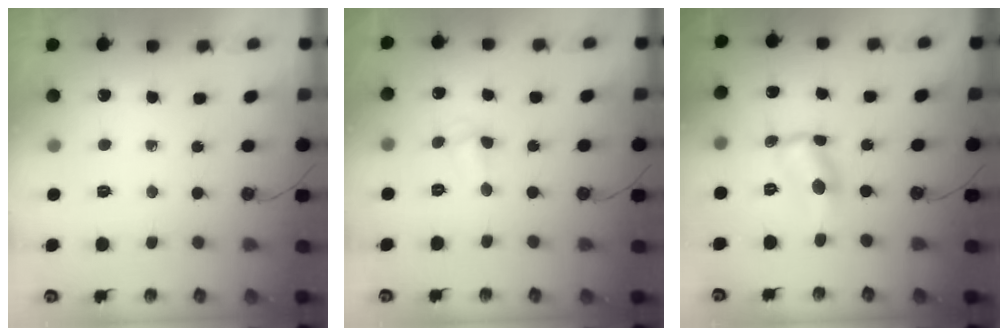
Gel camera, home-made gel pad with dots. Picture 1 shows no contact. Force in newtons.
{"total": 3.4, "press": 3.3, "slide": 0.8}
{"total": 3.3, "press": 3.3, "slide": 0.1}